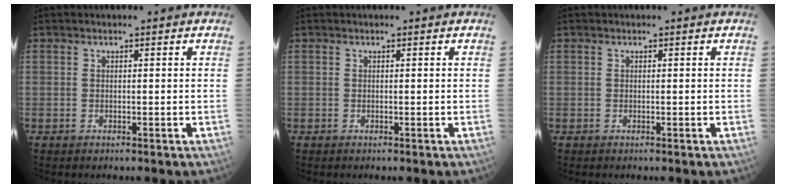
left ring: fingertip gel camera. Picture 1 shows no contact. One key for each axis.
{"total": 0.0}
{"total": 0.0}